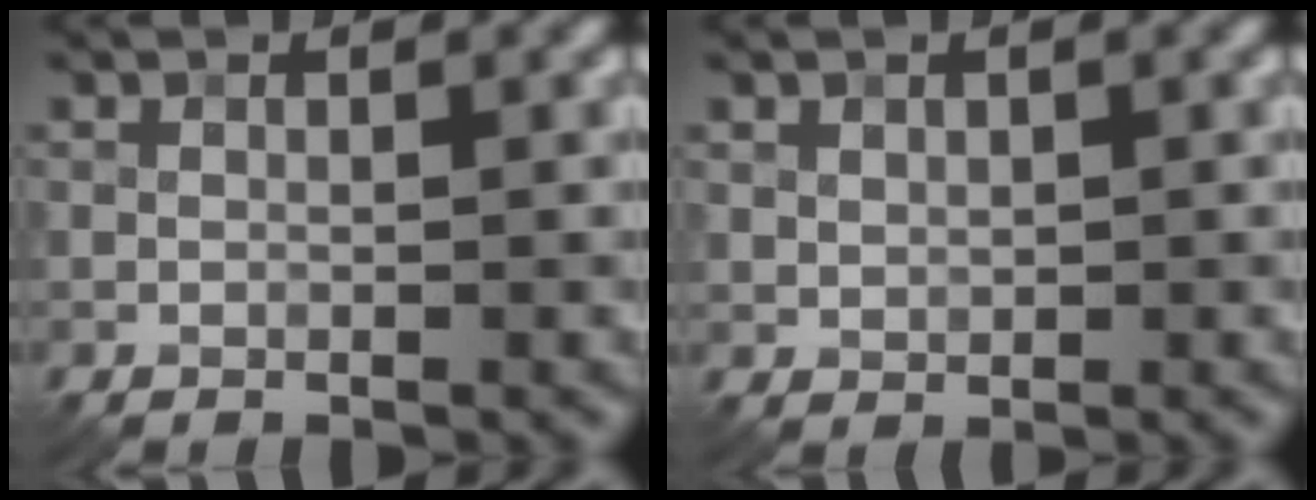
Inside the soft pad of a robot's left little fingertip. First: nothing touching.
{"total": 1.0, "force": [0.5, 0.8, 0.3], "torque": [-0.006, -0.004, 0.014]}